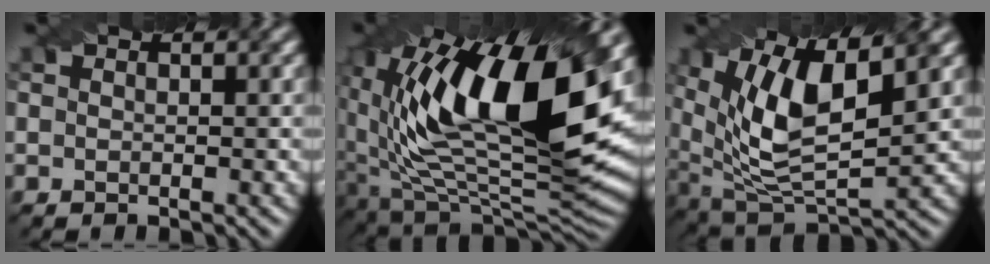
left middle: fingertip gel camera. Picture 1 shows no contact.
{"total": 17.1, "force": [5.6, 8.3, 13.9], "torque": [-0.250, -0.001, 0.093]}
{"total": 10.9, "force": [3.6, 4.6, 9.2], "torque": [-0.172, 0.001, 0.065]}